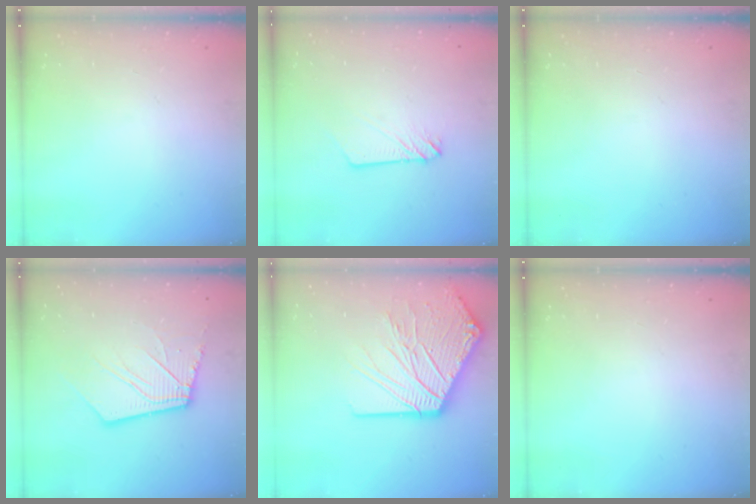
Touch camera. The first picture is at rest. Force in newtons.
{"total": 3.0, "press": 3.0, "slide": 0.2}
{"total": 0.0}
{"total": 12.4, "press": 12.3, "slide": 1.7}
{"total": 23.5, "press": 23.2, "slide": 3.9}
{"total": 0.0}